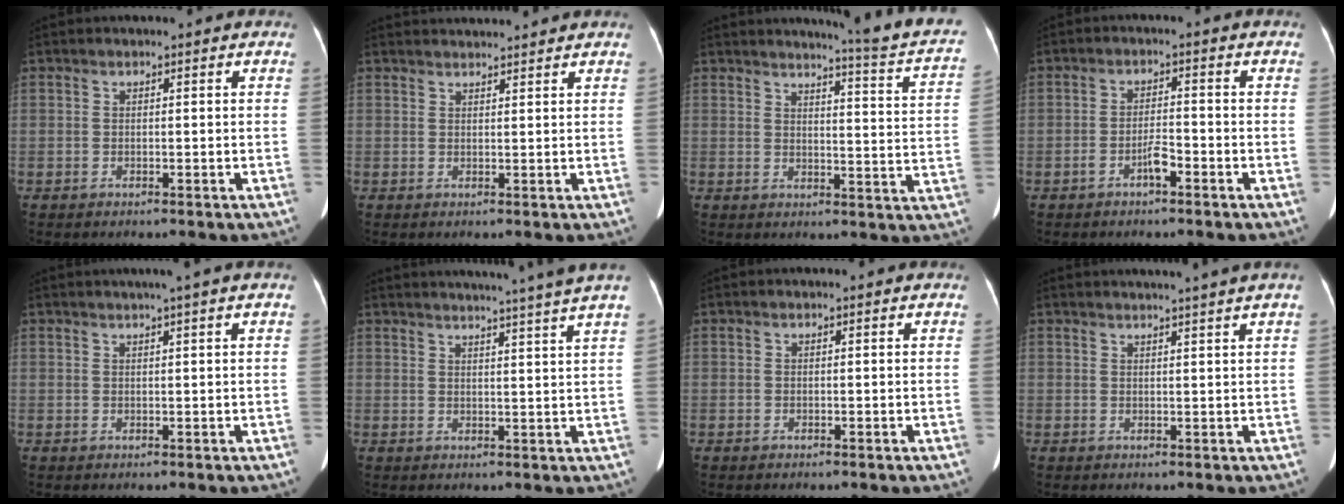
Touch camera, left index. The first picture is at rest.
{"total": 4.2, "force": [4.1, -0.2, 0.5], "torque": [-0.009, 0.029, 0.060]}
{"total": 13.5, "force": [12.2, -0.6, 5.7], "torque": [-0.067, -0.066, 0.123]}
{"total": 2.8, "force": [-1.8, 0.6, 2.1], "torque": [-0.037, 0.003, -0.033]}
{"total": 2.4, "force": [1.5, -0.7, 1.7], "torque": [-0.026, 0.006, 0.028]}
{"total": 11.5, "force": [10.0, -2.4, 5.1], "torque": [-0.071, -0.025, 0.113]}
{"total": 0.0}
{"total": 4.7, "force": [4.0, -1.4, 2.1], "torque": [-0.027, 0.008, 0.049]}